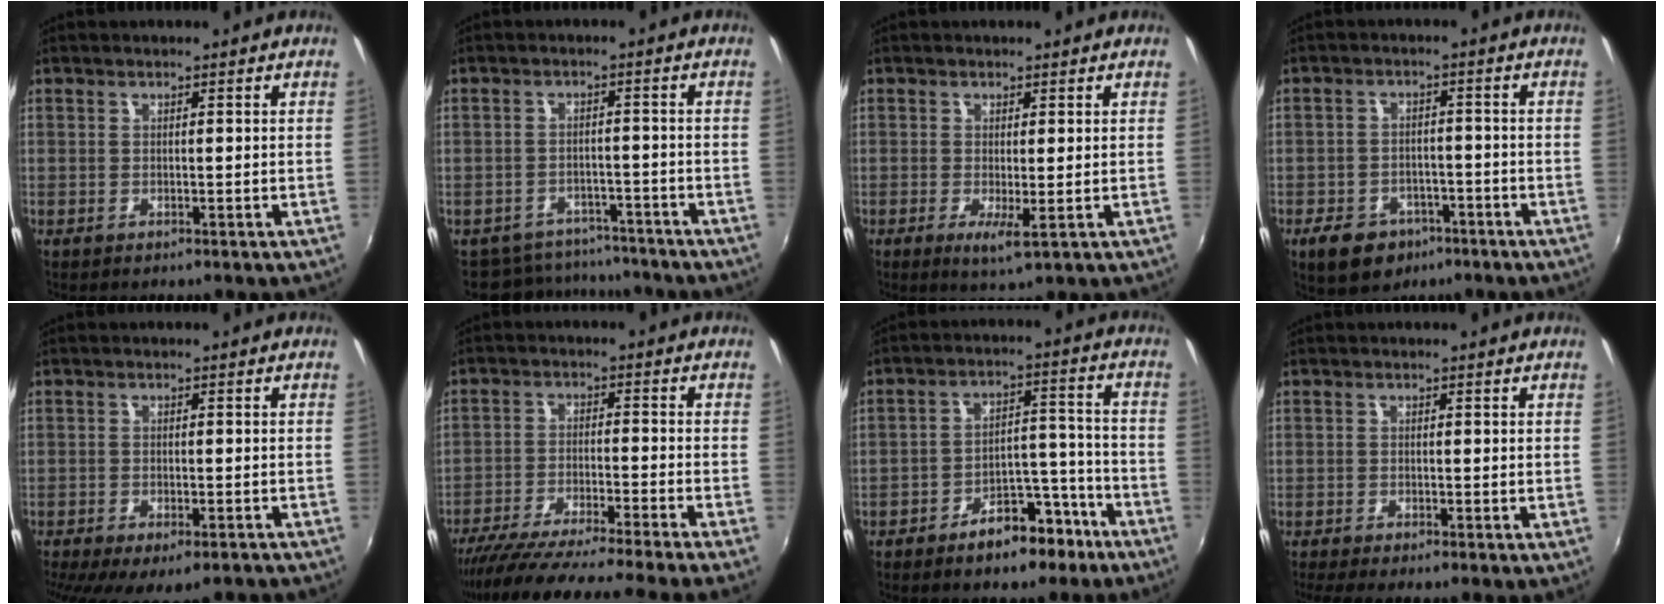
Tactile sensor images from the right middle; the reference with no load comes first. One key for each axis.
{"total": 9.1, "fx": -8.0, "fy": 4.2, "fz": 0.9, "tx": -0.030, "ty": 0.019, "tz": -0.109}
{"total": 3.1, "fx": -0.6, "fy": 0.4, "fz": 3.0, "tx": -0.058, "ty": -0.014, "tz": -0.009}
{"total": 9.2, "fx": -5.5, "fy": 6.3, "fz": 3.9, "tx": -0.102, "ty": 0.004, "tz": -0.073}
{"total": 10.2, "fx": -7.2, "fy": 3.6, "fz": 6.4, "tx": -0.135, "ty": -0.043, "tz": -0.106}
{"total": 18.1, "fx": -16.0, "fy": -2.5, "fz": 8.0, "tx": -0.149, "ty": -0.047, "tz": -0.253}
{"total": 10.2, "fx": -7.3, "fy": 4.8, "fz": 5.2, "tx": -0.082, "ty": 0.031, "tz": -0.098}
{"total": 3.2, "fx": -1.6, "fy": 0.5, "fz": 2.8, "tx": -0.058, "ty": -0.012, "tz": -0.030}